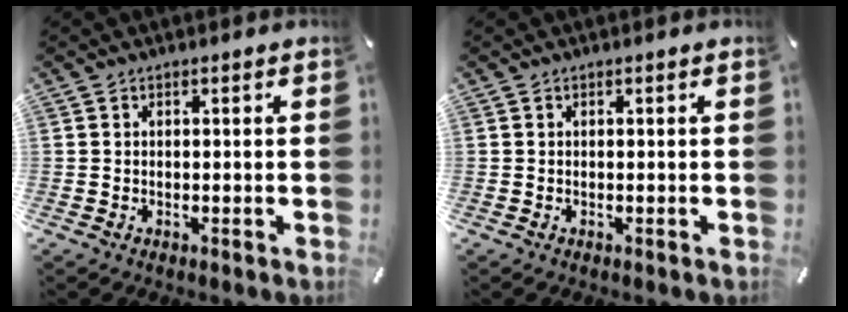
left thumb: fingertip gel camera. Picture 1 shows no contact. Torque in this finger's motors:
{"motor_torque": [-0.03, -0.02, 0.02, 0.02, 0.00]}